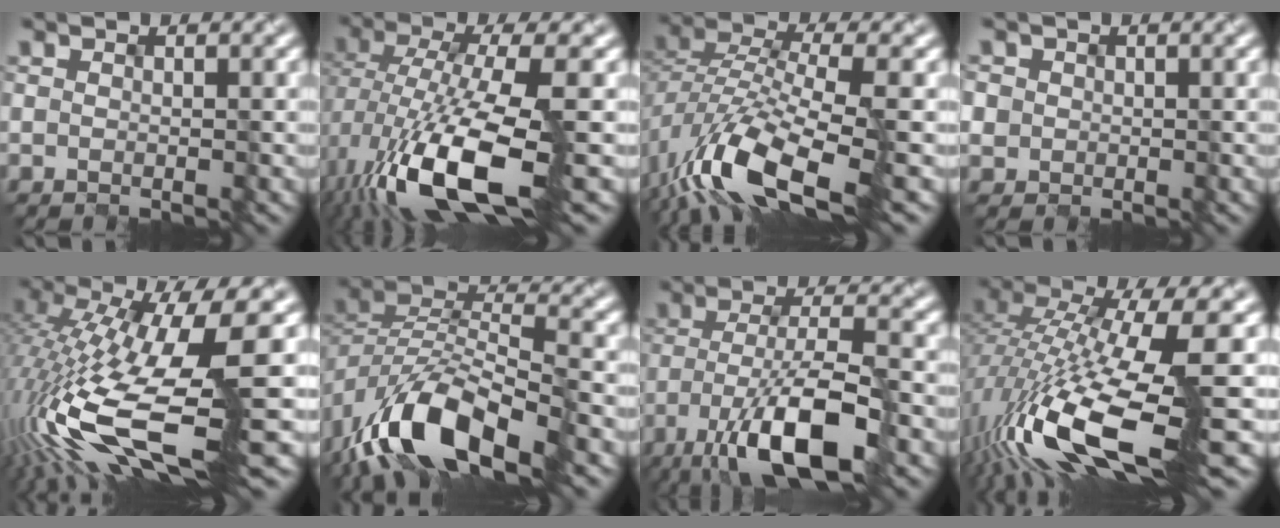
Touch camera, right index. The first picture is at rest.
{"total": 13.2, "force": [-4.4, 4.2, 11.7], "torque": [-0.230, -0.009, -0.072]}
{"total": 10.5, "force": [-5.4, 3.9, 8.1], "torque": [-0.162, 0.000, -0.108]}
{"total": 1.3, "force": [0.1, 1.3, -0.1], "torque": [0.003, -0.005, 0.007]}
{"total": 15.2, "force": [-4.0, 4.0, 14.1], "torque": [-0.290, -0.012, -0.061]}
{"total": 11.3, "force": [-7.1, 4.9, 7.3], "torque": [-0.131, -0.006, -0.135]}
{"total": 10.0, "force": [-5.2, 2.8, 8.1], "torque": [-0.147, -0.007, -0.092]}
{"total": 14.5, "force": [-4.1, 4.1, 13.3], "torque": [-0.277, -0.010, -0.066]}